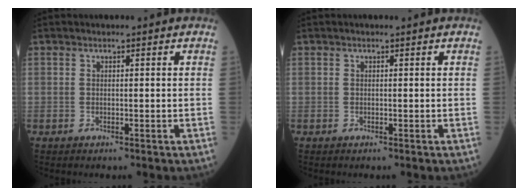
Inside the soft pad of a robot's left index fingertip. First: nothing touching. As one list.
[{"total": 0.0}]